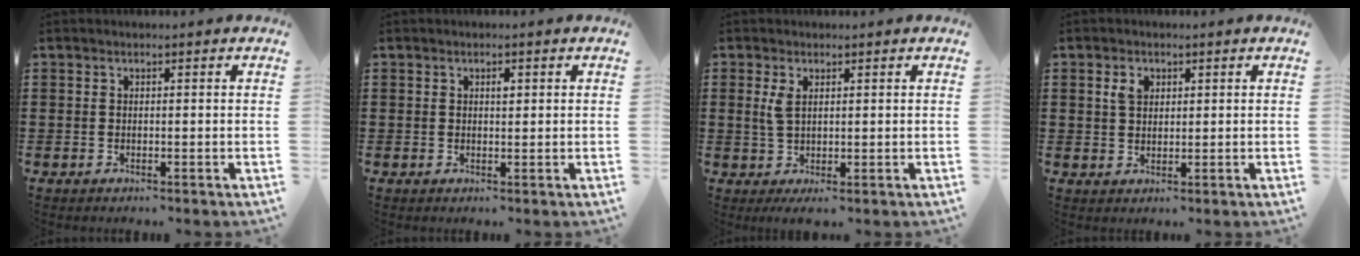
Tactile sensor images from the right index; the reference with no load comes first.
{"total": 1.1, "force": [0.4, 0.5, 0.9], "torque": [-0.011, -0.001, 0.004]}
{"total": 2.6, "force": [0.8, 0.8, 2.4], "torque": [-0.051, 0.004, 0.013]}
{"total": 2.4, "force": [1.0, 1.6, 1.5], "torque": [-0.035, 0.006, 0.018]}